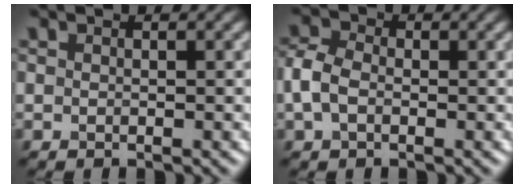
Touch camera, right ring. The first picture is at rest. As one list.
[{"total": 3.4, "force": [-0.4, 2.5, 2.4], "torque": [-0.058, 0.007, -0.015]}]